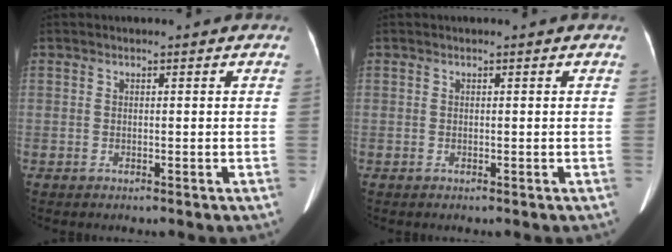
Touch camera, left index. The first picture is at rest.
{"total": 0.0}